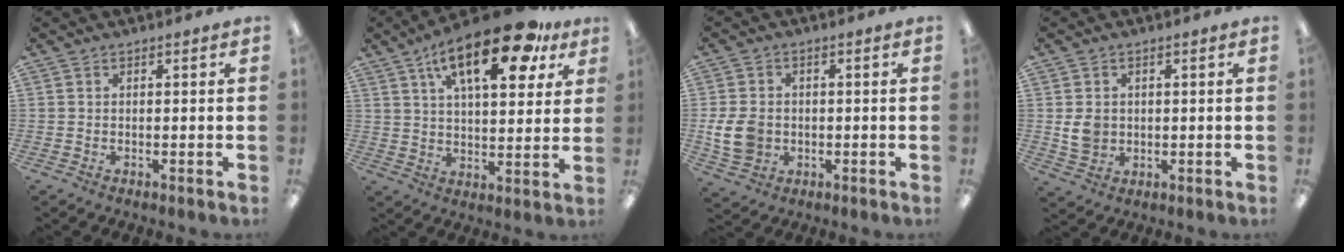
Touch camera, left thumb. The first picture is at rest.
{"total": 20.7, "force": [11.5, 8.1, 15.2], "torque": [-0.235, -0.045, 0.181]}
{"total": 8.3, "force": [-0.9, 6.6, 4.9], "torque": [-0.110, 0.007, -0.015]}
{"total": 5.0, "force": [0.4, 4.3, 2.6], "torque": [-0.041, 0.000, 0.005]}